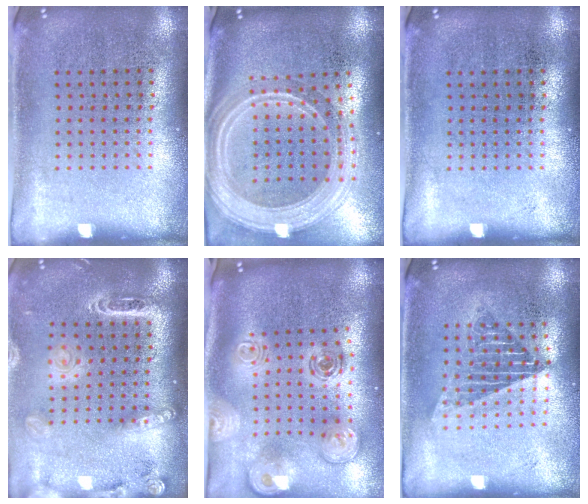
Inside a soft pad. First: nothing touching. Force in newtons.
{"total": 2.9, "press": 2.4, "slide": 1.7}
{"total": 0.0}
{"total": 2.3, "press": 1.9, "slide": 1.3}
{"total": 2.5, "press": 1.8, "slide": 1.7}
{"total": 1.5, "press": 1.4, "slide": 0.7}